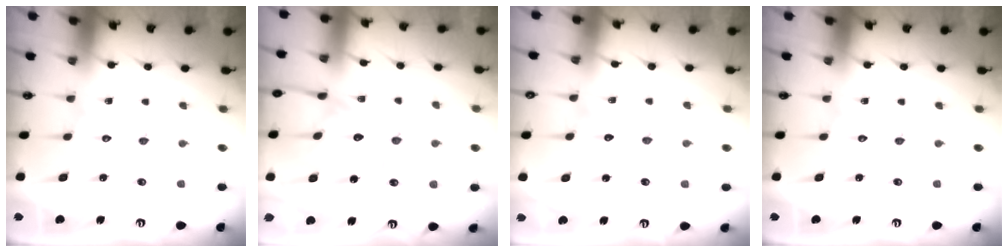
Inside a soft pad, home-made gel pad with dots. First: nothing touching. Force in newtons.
{"total": 13.3, "press": 13.2, "slide": 1.1}
{"total": 3.0, "press": 3.0, "slide": 0.3}
{"total": 0.0}